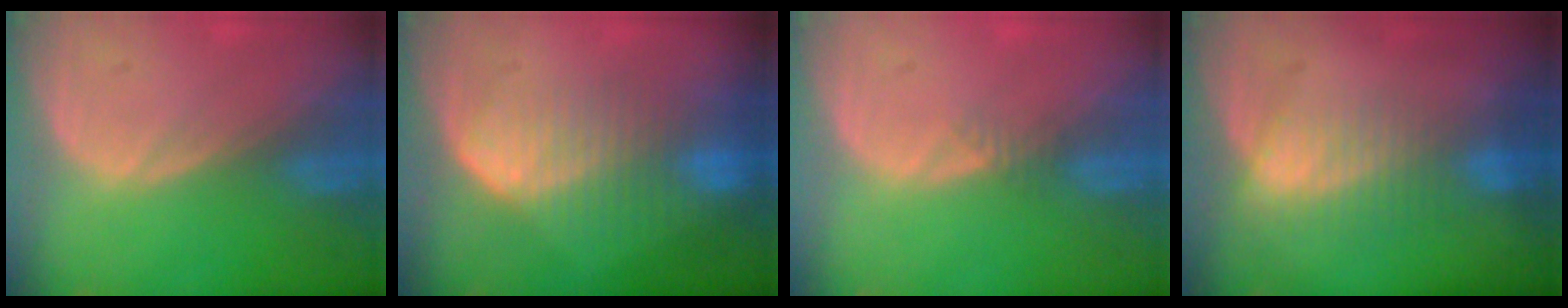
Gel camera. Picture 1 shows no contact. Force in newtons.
{"total": 7.9, "press": 7.4, "slide": 2.5}
{"total": 1.2, "press": 1.0, "slide": 0.6}
{"total": 7.2, "press": 6.1, "slide": 3.8}